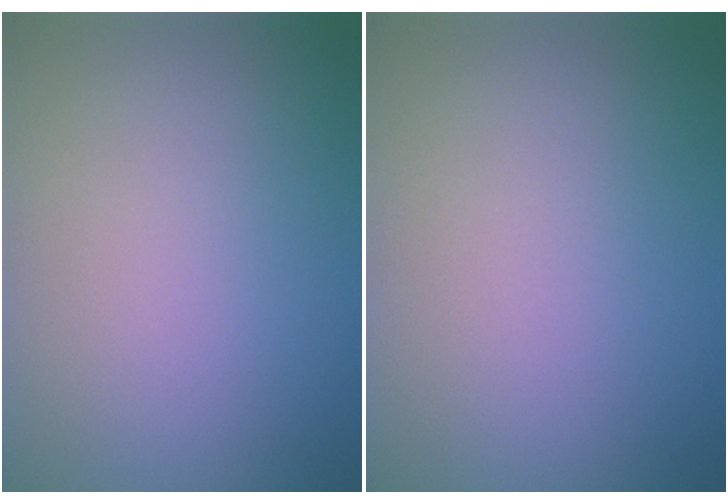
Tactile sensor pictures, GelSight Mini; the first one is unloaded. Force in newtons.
{"total": 0.0}